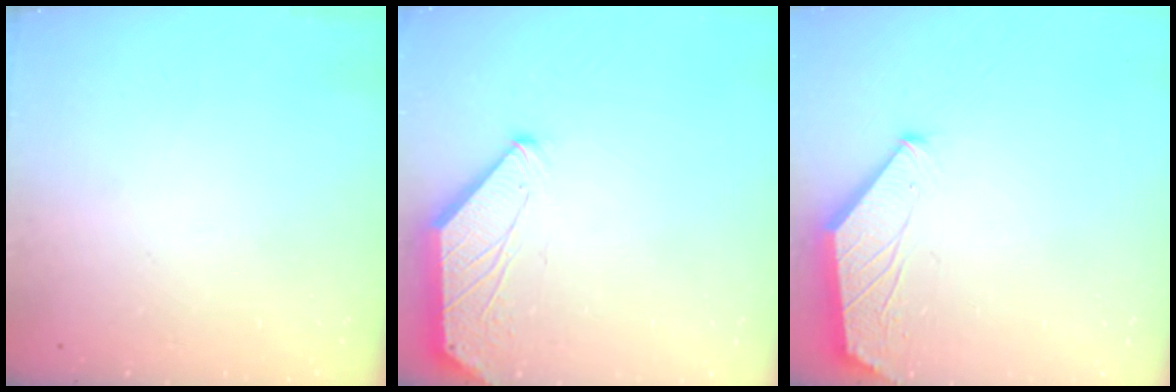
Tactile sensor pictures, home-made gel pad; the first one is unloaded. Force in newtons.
{"total": 0.5, "press": 0.5, "slide": 0.3}
{"total": 1.6, "press": 1.6, "slide": 0.3}